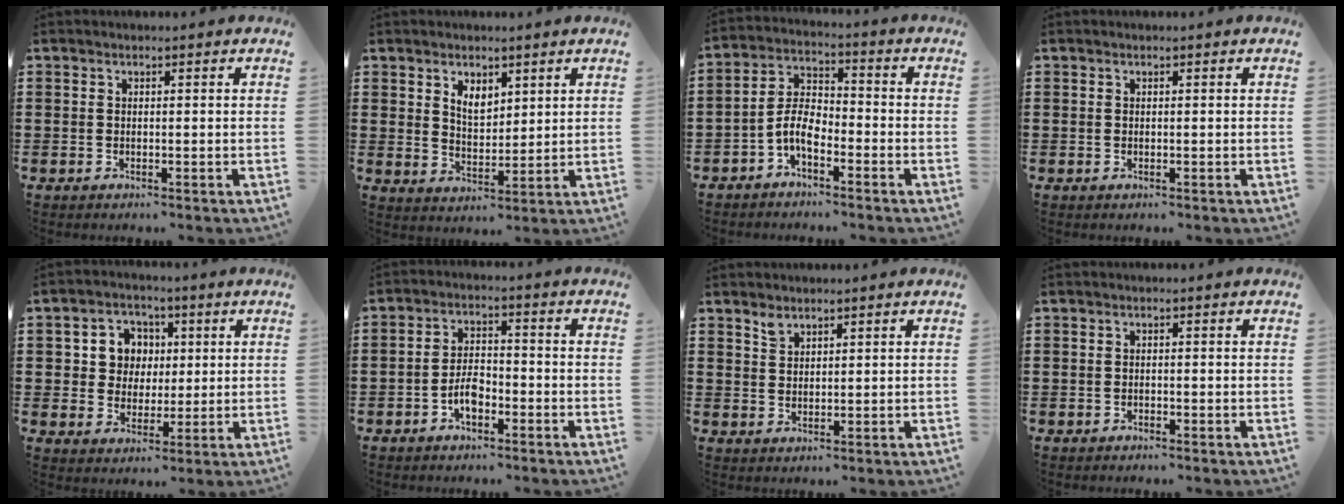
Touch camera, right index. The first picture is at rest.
{"total": 3.8, "force": [2.4, 2.3, 1.8], "torque": [-0.036, 0.005, 0.042]}
{"total": 5.8, "force": [-3.0, 2.8, 4.1], "torque": [-0.100, 0.007, -0.066]}
{"total": 0.0}
{"total": 6.0, "force": [1.0, 5.7, 1.8], "torque": [-0.062, 0.020, 0.016]}
{"total": 4.2, "force": [-2.2, 2.2, 2.9], "torque": [-0.064, 0.004, -0.045]}
{"total": 1.9, "force": [1.6, 0.8, 0.4], "torque": [-0.013, 0.000, 0.032]}
{"total": 0.5, "force": [-0.5, 0.1, 0.1], "torque": [-0.002, -0.002, -0.010]}